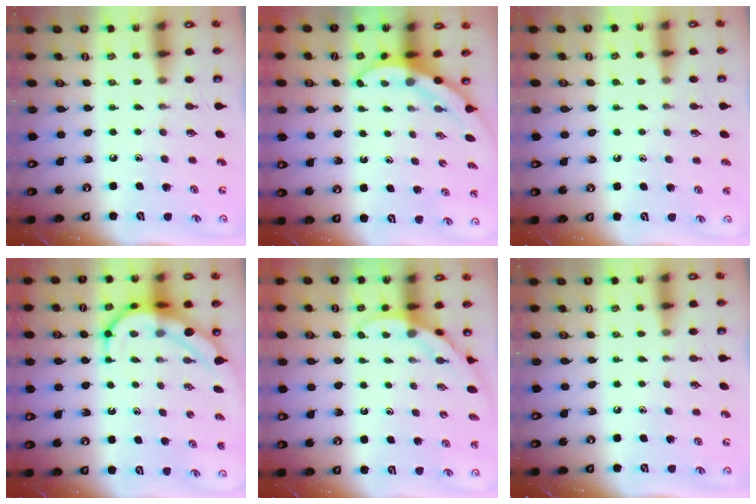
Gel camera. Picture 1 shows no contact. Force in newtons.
{"total": 3.5, "press": 3.5, "slide": 0.1}
{"total": 3.7, "press": 3.6, "slide": 0.4}
{"total": 9.3, "press": 9.2, "slide": 0.8}
{"total": 5.0, "press": 5.0, "slide": 0.4}
{"total": 0.0}